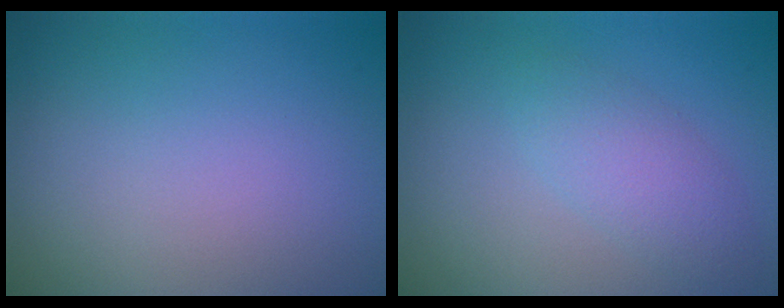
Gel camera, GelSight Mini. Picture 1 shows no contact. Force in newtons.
{"total": 2.6, "press": 2.6, "slide": 0.2}